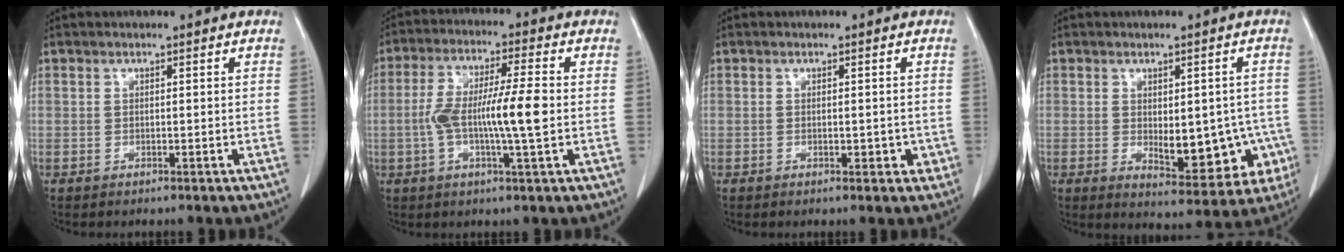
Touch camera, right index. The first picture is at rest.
{"total": 10.0, "force": [-1.0, 0.8, 9.9], "torque": [-0.189, 0.009, -0.024]}
{"total": 1.9, "force": [-0.3, 1.2, 1.4], "torque": [-0.010, 0.002, 0.001]}
{"total": 10.7, "force": [-2.0, 5.2, 9.1], "torque": [-0.104, 0.004, -0.010]}